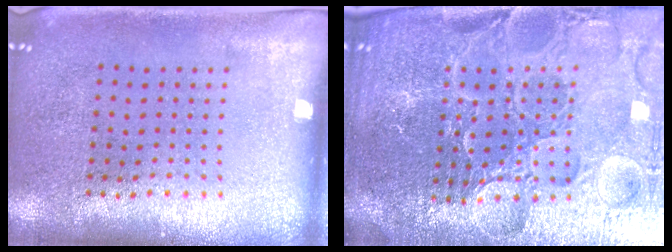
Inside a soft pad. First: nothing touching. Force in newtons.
{"total": 5.9, "press": 5.4, "slide": 2.5}